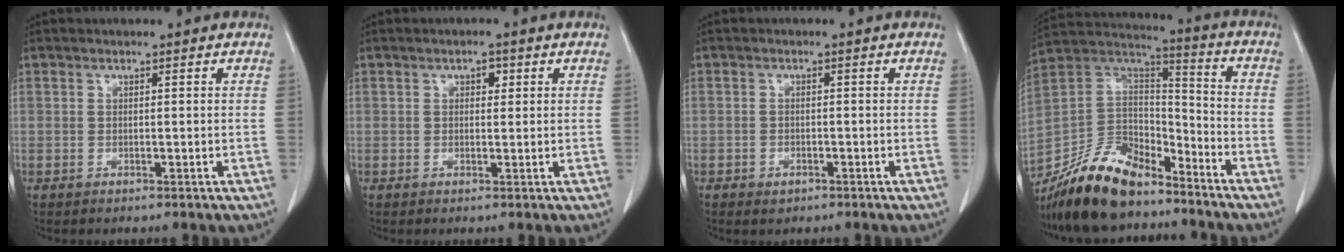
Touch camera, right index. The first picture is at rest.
{"total": 1.5, "force": [0.6, 0.9, 1.1], "torque": [-0.014, 0.003, 0.007]}
{"total": 1.7, "force": [-1.0, 1.1, 0.7], "torque": [-0.011, 0.002, -0.008]}
{"total": 17.4, "force": [-14.2, 6.2, 7.9], "torque": [-0.150, 0.024, -0.263]}